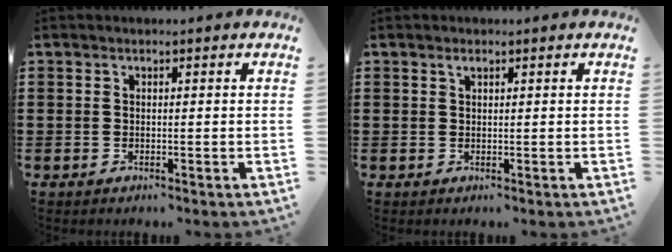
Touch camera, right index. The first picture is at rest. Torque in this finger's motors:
{"motor_torque": [0.02, -0.02, 0.01, 0.02]}